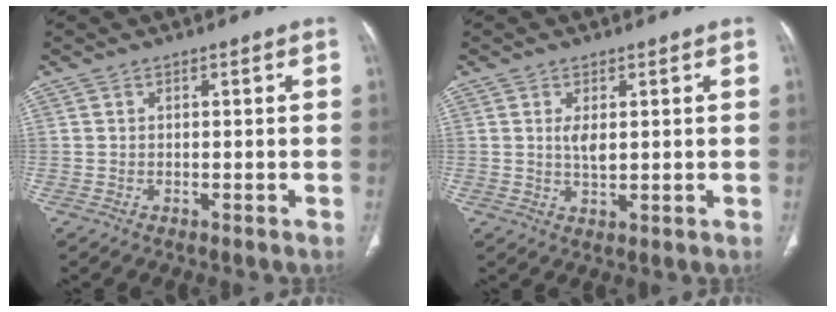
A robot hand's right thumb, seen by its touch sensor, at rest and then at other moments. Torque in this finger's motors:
{"motor_torque": [1.95, 3.06, 0.41, -0.09, 0.04]}